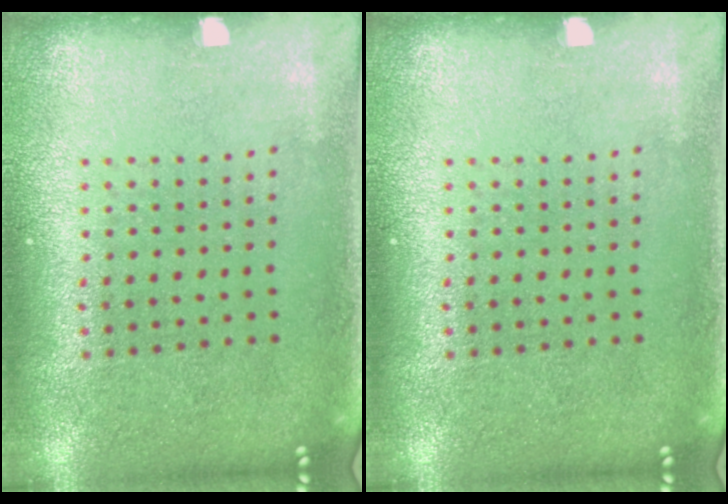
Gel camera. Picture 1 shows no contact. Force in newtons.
{"total": 0.0}